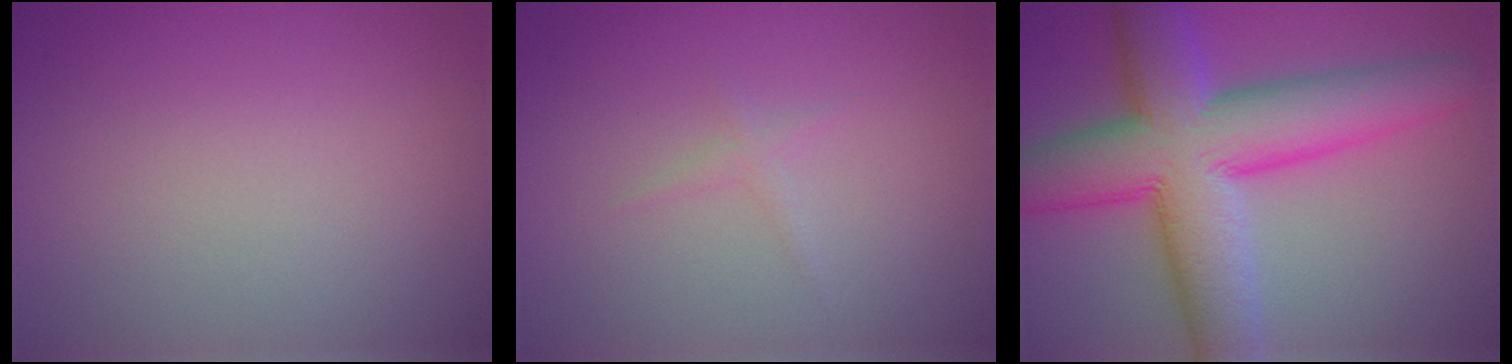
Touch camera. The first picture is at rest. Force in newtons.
{"total": 0.8, "press": 0.8, "slide": 0.0}
{"total": 11.9, "press": 11.9, "slide": 0.5}